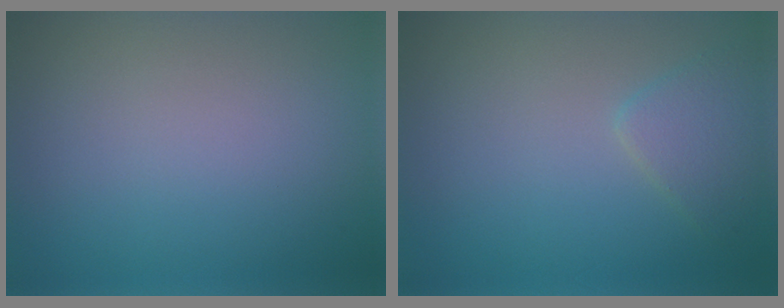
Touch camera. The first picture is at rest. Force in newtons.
{"total": 2.3, "press": 2.3, "slide": 0.1}